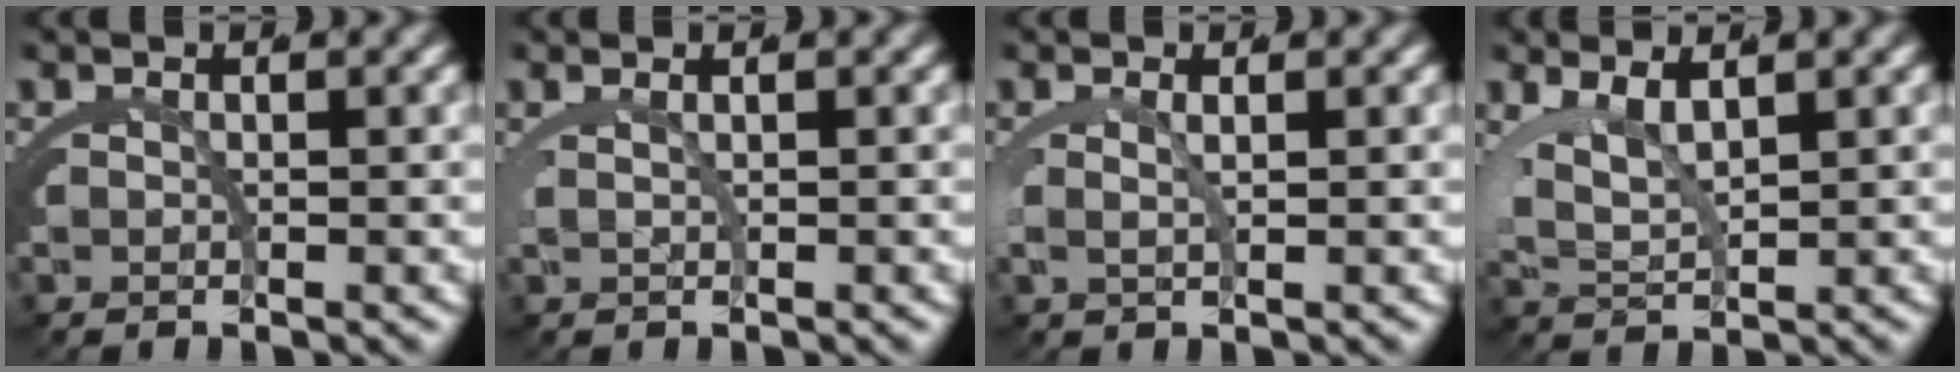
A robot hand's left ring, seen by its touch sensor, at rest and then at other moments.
{"total": 1.1, "force": [0.6, -0.3, 0.9], "torque": [-0.020, 0.000, 0.017]}
{"total": 1.5, "force": [0.6, 0.1, 1.3], "torque": [-0.040, -0.010, 0.018]}
{"total": 4.6, "force": [1.4, 2.9, 3.3], "torque": [-0.077, -0.007, 0.029]}